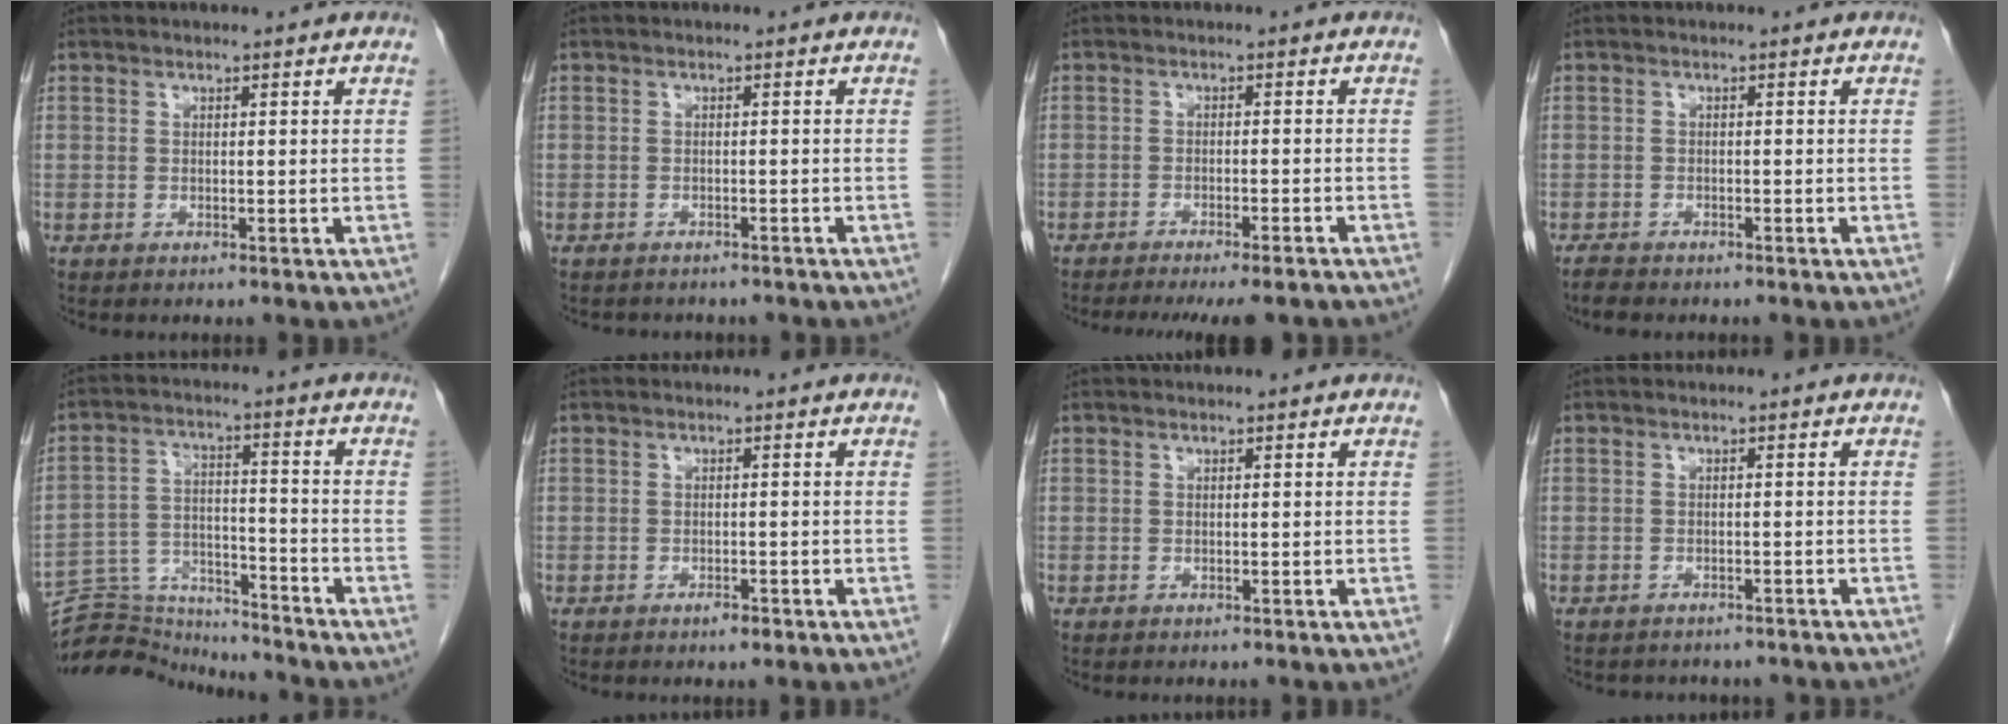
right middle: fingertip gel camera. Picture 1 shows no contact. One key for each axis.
{"total": 6.0, "fx": -5.4, "fy": 2.1, "fz": 1.7, "tx": -0.023, "ty": 0.006, "tz": -0.063}
{"total": 11.3, "fx": -10.0, "fy": 1.4, "fz": 5.1, "tx": -0.062, "ty": -0.012, "tz": -0.126}
{"total": 2.4, "fx": -2.1, "fy": 0.6, "fz": 0.9, "tx": -0.021, "ty": -0.005, "tz": -0.032}
{"total": 11.7, "fx": -11.6, "fy": 1.2, "fz": 0.0, "tx": 0.000, "ty": 0.035, "tz": -0.199}
{"total": 1.2, "fx": -0.8, "fy": 0.4, "fz": 0.8, "tx": -0.014, "ty": 0.000, "tz": -0.011}
{"total": 0.0}
{"total": 6.4, "fx": -5.8, "fy": 2.4, "fz": 1.4, "tx": -0.019, "ty": 0.007, "tz": -0.062}